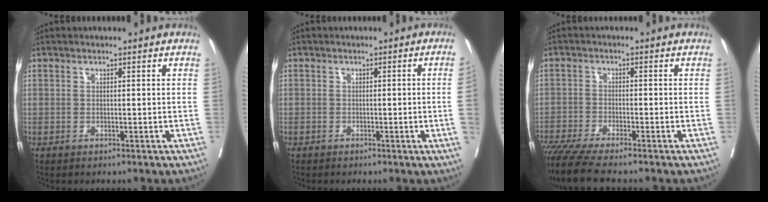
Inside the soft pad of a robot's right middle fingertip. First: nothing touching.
{"total": 2.5, "force": [-0.4, -0.8, 2.3], "torque": [-0.028, -0.002, -0.004]}
{"total": 8.4, "force": [-7.1, 0.0, 4.4], "torque": [-0.066, -0.023, -0.123]}